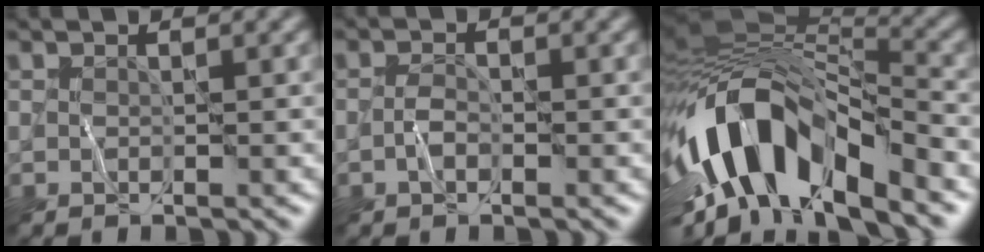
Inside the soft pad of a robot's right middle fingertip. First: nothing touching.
{"total": 1.0, "force": [-0.4, 0.5, 0.8], "torque": [-0.014, 0.006, -0.012]}
{"total": 13.7, "force": [-5.2, 6.3, 10.9], "torque": [-0.195, 0.009, -0.090]}